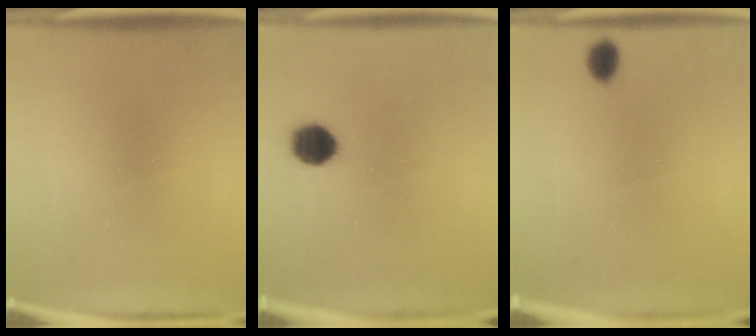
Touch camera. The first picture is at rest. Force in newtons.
{"total": 5.8}
{"total": 1.7}